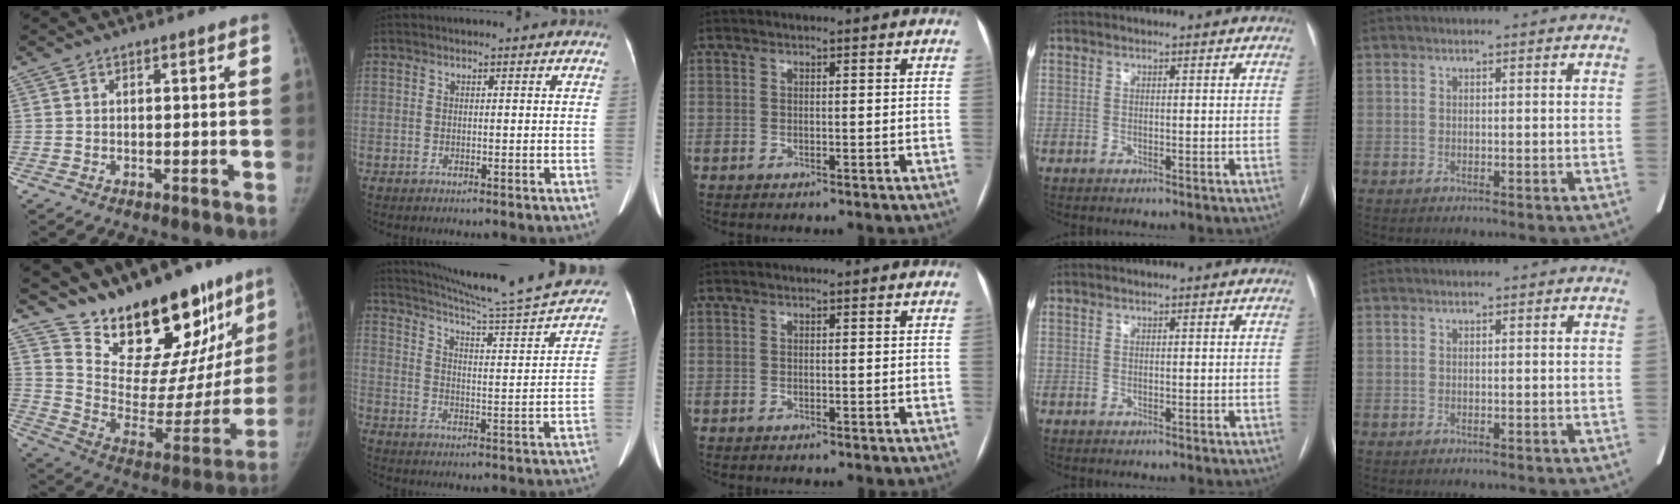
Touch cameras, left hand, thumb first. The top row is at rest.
{"thumb": {"total": 27.7, "force": [22.2, 10.2, 13.0], "torque": [-0.153, -0.132, 0.328]}, "index": {"total": 24.4, "force": [22.6, -0.4, 9.3], "torque": [-0.143, -0.085, 0.287]}}